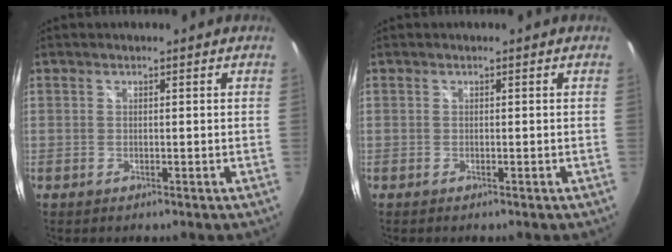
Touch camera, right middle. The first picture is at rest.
{"total": 0.0}